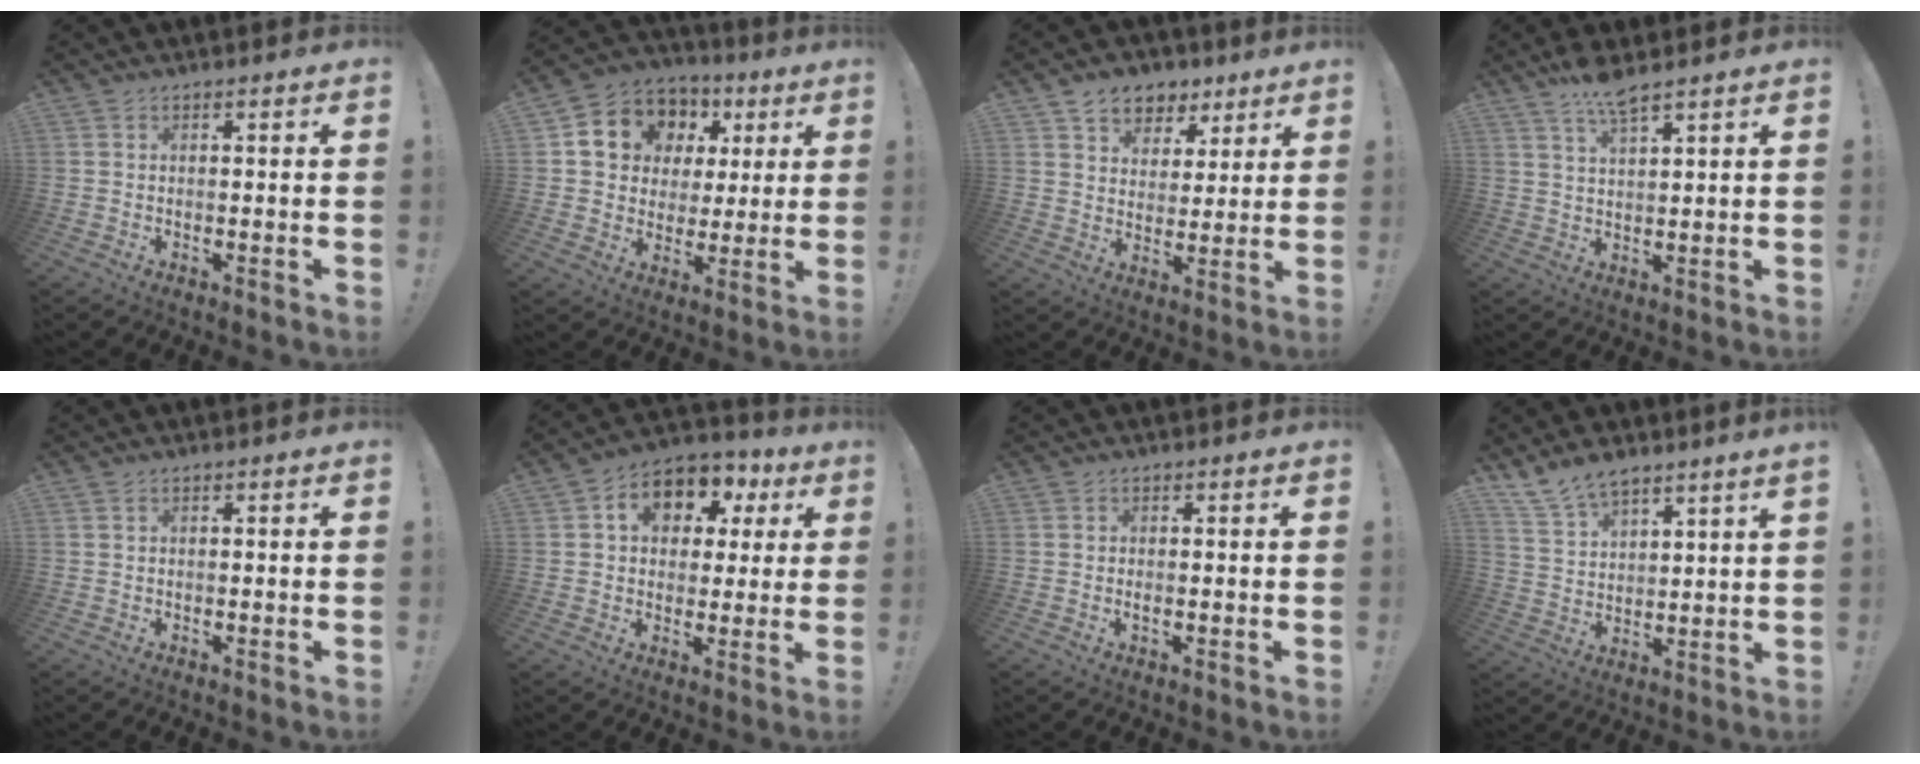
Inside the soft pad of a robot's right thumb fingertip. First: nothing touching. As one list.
[{"total": 11.6, "force": [4.2, 10.0, 4.1], "torque": [-0.061, -0.022, 0.093]}, {"total": 8.7, "force": [5.5, 6.5, 1.9], "torque": [-0.027, -0.035, 0.110]}, {"total": 6.4, "force": [5.2, 0.9, 3.7], "torque": [-0.068, -0.027, 0.090]}, {"total": 0.0}, {"total": 11.0, "force": [3.6, 8.5, 6.0], "torque": [-0.085, -0.011, 0.070]}, {"total": 0.8, "force": [0.0, 0.1, 0.8], "torque": [-0.011, -0.003, -0.002]}, {"total": 8.1, "force": [7.5, 1.6, 2.5], "torque": [-0.064, -0.046, 0.145]}]